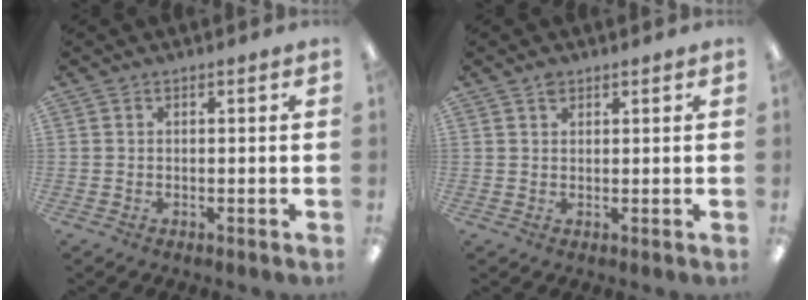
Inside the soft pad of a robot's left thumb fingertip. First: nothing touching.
{"total": 1.6, "force": [1.2, 0.9, 0.5], "torque": [-0.012, -0.001, 0.023]}